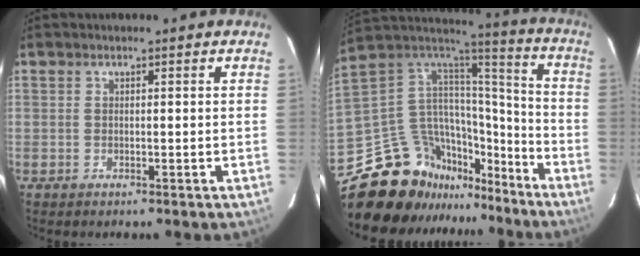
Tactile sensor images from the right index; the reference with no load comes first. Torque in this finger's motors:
{"motor_torque": [0.41, -1.73, 0.05, -0.21]}